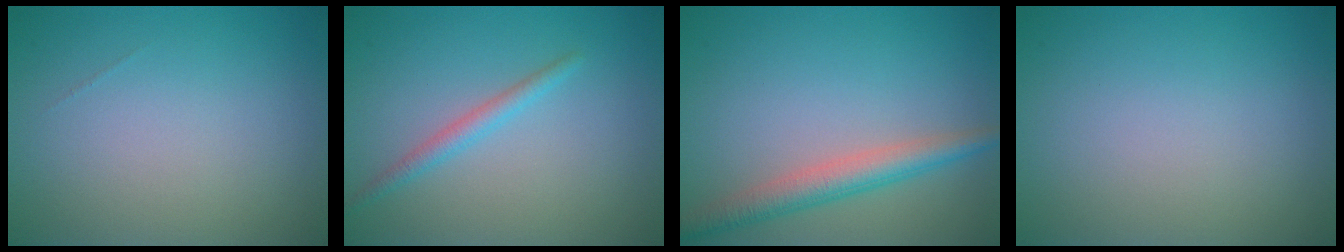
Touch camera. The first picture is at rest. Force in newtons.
{"total": 1.7, "press": 1.7, "slide": 0.1}
{"total": 3.6, "press": 3.6, "slide": 0.1}
{"total": 0.0}